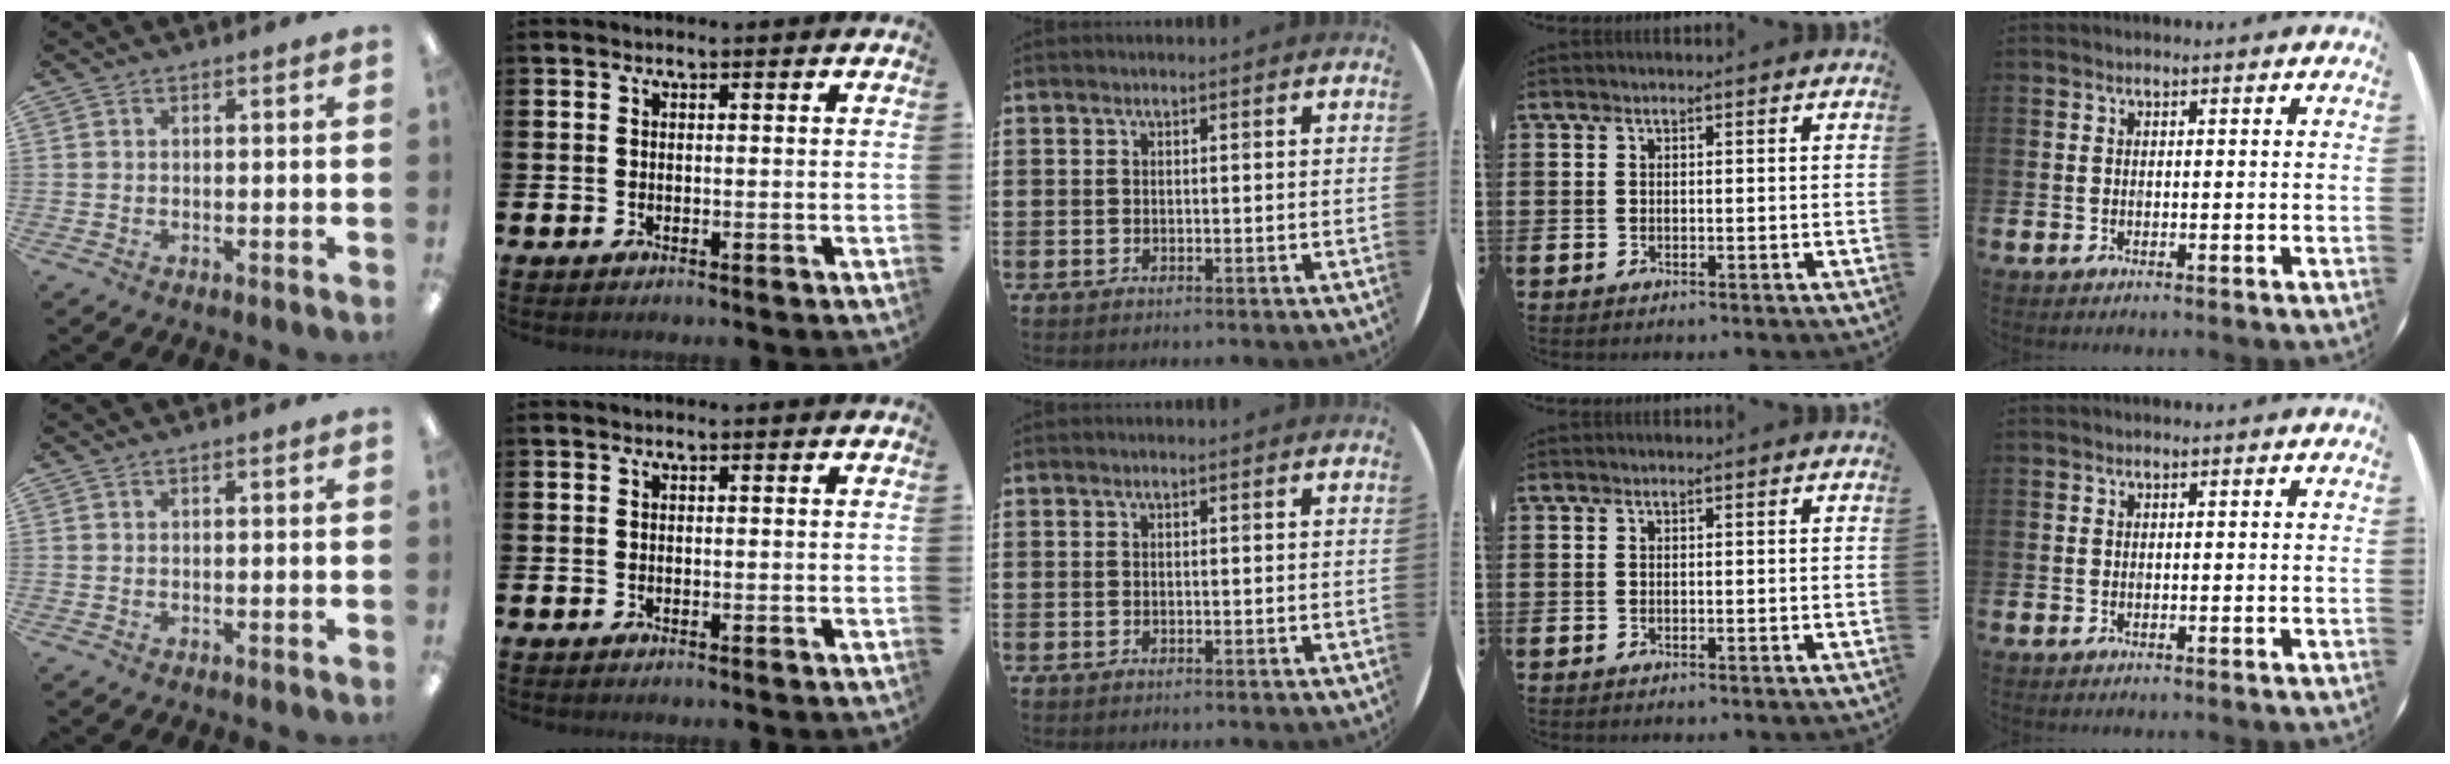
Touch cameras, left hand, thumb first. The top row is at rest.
{}